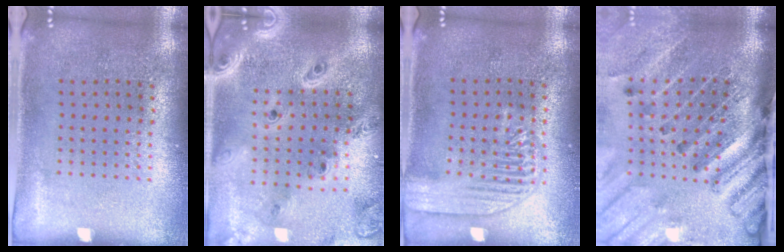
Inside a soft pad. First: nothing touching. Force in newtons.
{"total": 3.9, "press": 3.0, "slide": 2.4}
{"total": 3.0, "press": 3.0, "slide": 0.3}
{"total": 4.5, "press": 3.3, "slide": 3.0}